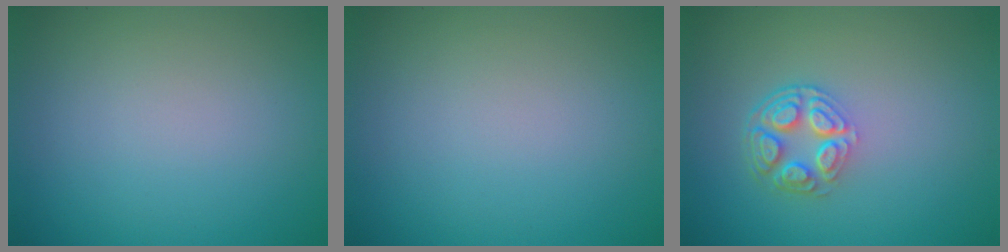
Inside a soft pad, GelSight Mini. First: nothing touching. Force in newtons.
{"total": 0.0}
{"total": 4.1, "press": 3.1, "slide": 2.7}